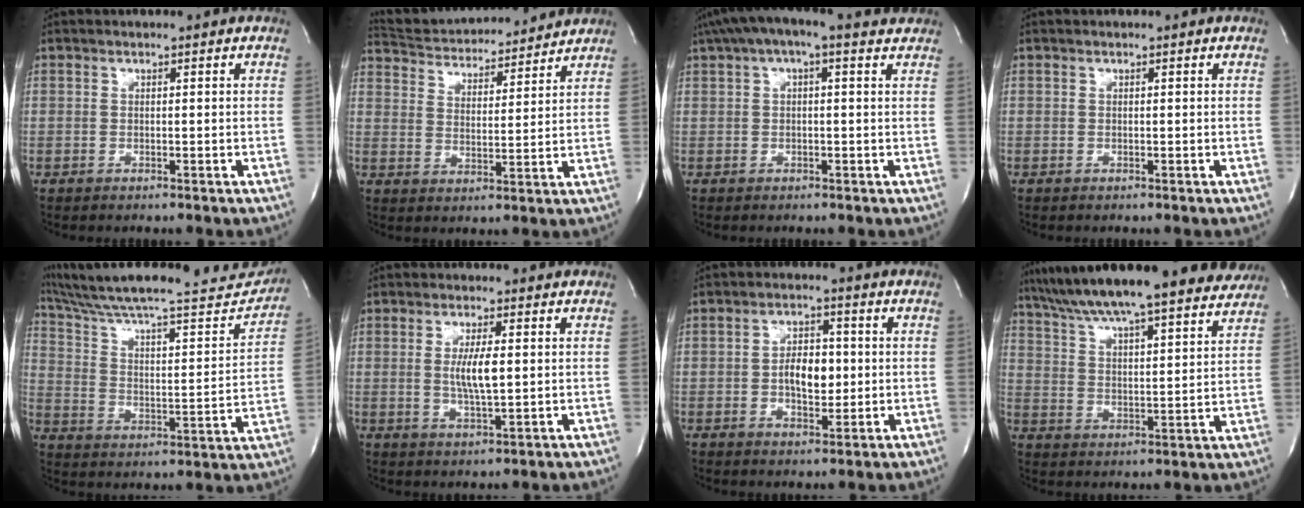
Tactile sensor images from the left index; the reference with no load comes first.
{"total": 15.8, "force": [15.1, 2.7, 3.8], "torque": [-0.067, 0.018, 0.230]}
{"total": 8.5, "force": [5.7, 2.5, 5.8], "torque": [-0.107, 0.043, 0.075]}
{"total": 0.0}
{"total": 27.7, "force": [24.7, 3.6, 11.9], "torque": [-0.197, -0.037, 0.344]}
{"total": 4.9, "force": [0.3, 0.8, 4.8], "torque": [-0.094, -0.008, 0.006]}
{"total": 5.8, "force": [-0.3, 3.1, 4.9], "torque": [-0.085, 0.005, -0.004]}
{"total": 23.1, "force": [20.0, 2.7, 11.4], "torque": [-0.187, 0.007, 0.279]}